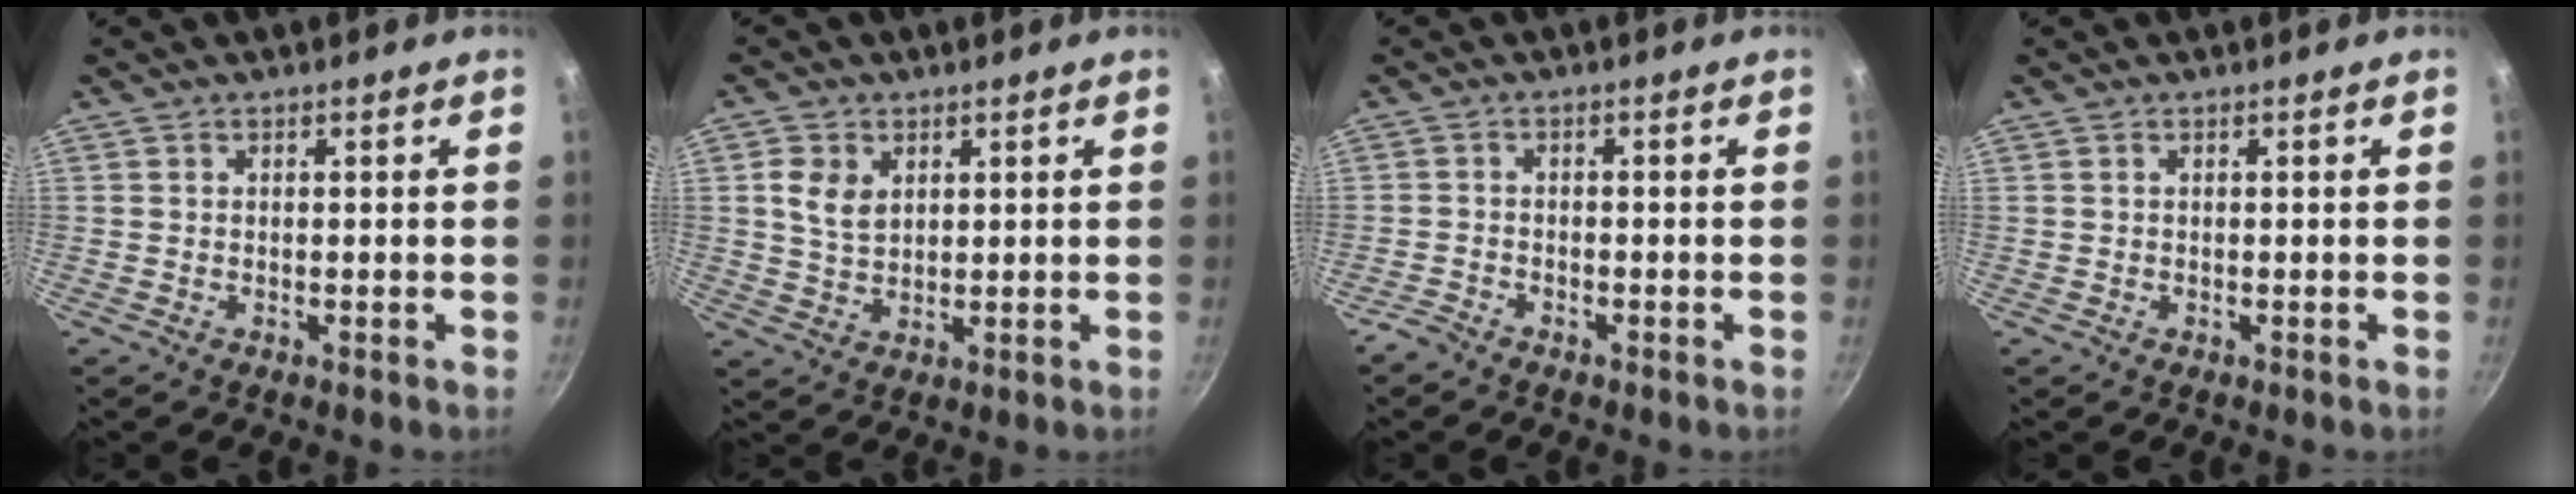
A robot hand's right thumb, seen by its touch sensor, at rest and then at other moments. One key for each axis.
{"total": 5.6, "fx": 1.8, "fy": 4.0, "fz": 3.5, "tx": -0.057, "ty": -0.007, "tz": 0.036}
{"total": 2.2, "fx": -1.9, "fy": 0.8, "fz": 0.7, "tx": -0.026, "ty": 0.019, "tz": -0.037}
{"total": 0.0}